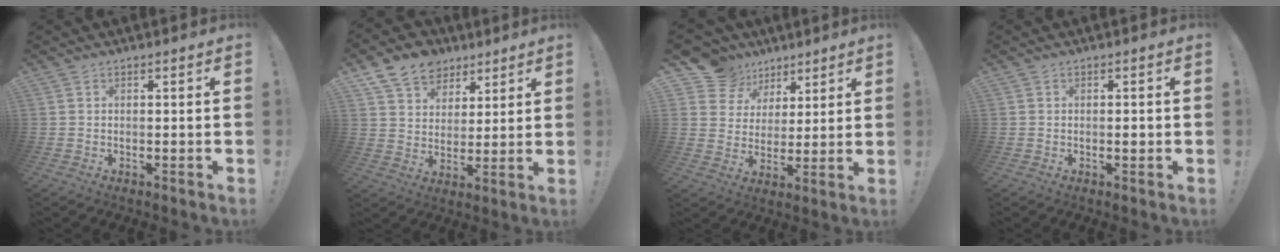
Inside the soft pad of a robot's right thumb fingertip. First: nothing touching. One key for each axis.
{"total": 11.7, "fx": 7.3, "fy": 8.4, "fz": 3.3, "tx": -0.059, "ty": -0.047, "tz": 0.146}
{"total": 11.9, "fx": 7.0, "fy": 9.2, "fz": 2.5, "tx": -0.046, "ty": -0.043, "tz": 0.143}
{"total": 0.9, "fx": -0.3, "fy": 0.4, "fz": 0.8, "tx": -0.014, "ty": 0.002, "tz": -0.005}